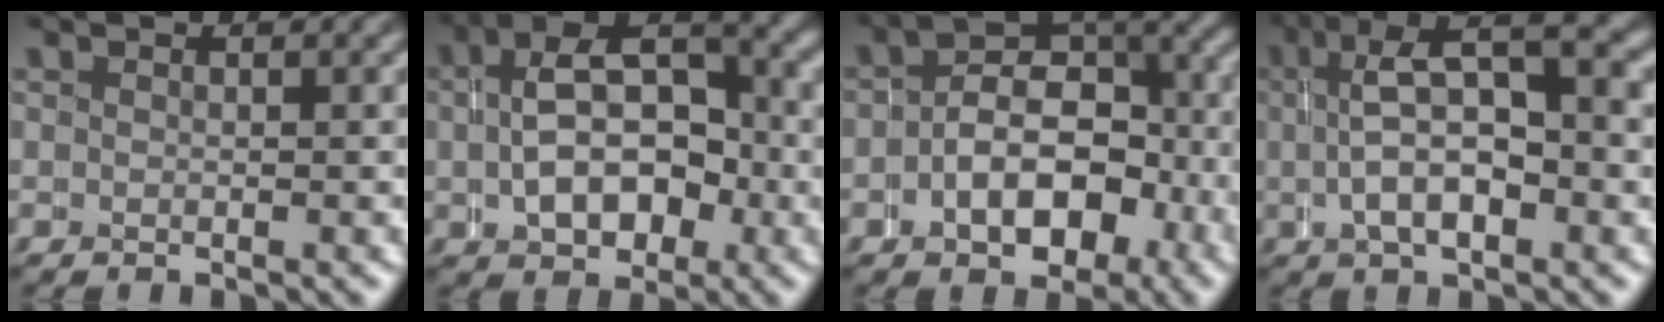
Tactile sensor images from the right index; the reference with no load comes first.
{"total": 7.2, "force": [0.2, 4.4, 5.7], "torque": [-0.083, 0.005, 0.004]}
{"total": 8.0, "force": [-1.3, 4.9, 6.2], "torque": [-0.094, -0.005, -0.015]}
{"total": 6.5, "force": [0.9, 2.3, 6.1], "torque": [-0.092, 0.019, 0.011]}